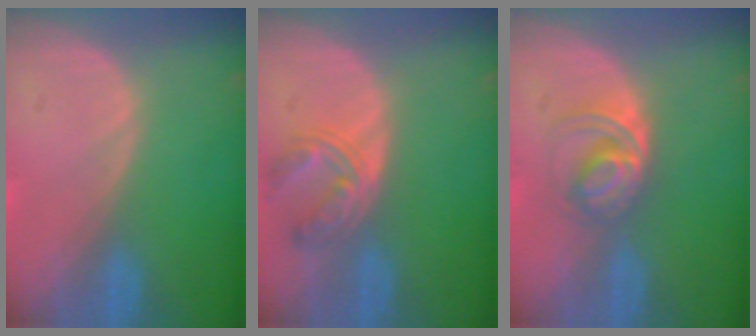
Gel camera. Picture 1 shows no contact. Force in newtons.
{"total": 5.5, "press": 5.4, "slide": 1.0}
{"total": 5.1, "press": 5.0, "slide": 1.3}